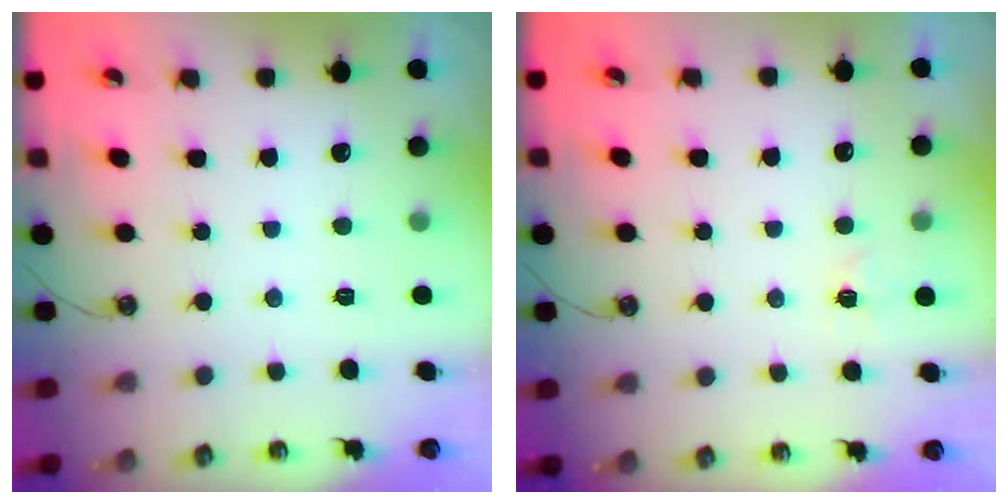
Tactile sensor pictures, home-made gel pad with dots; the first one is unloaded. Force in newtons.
{"total": 2.6, "press": 2.6, "slide": 0.4}